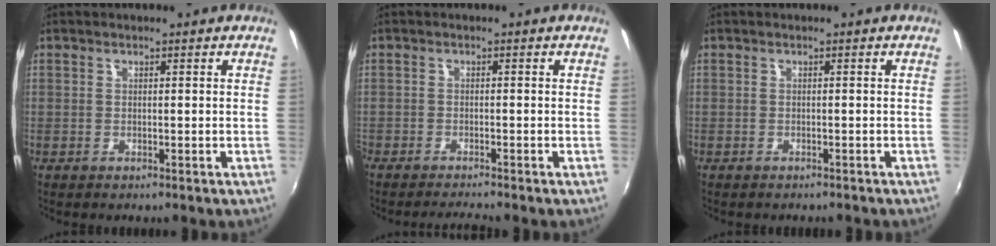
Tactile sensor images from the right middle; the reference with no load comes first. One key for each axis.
{"total": 2.9, "fx": -2.8, "fy": -0.5, "fz": 0.8, "tx": -0.025, "ty": -0.008, "tz": -0.051}
{"total": 1.4, "fx": -1.2, "fy": 0.5, "fz": 0.3, "tx": -0.011, "ty": -0.004, "tz": -0.016}